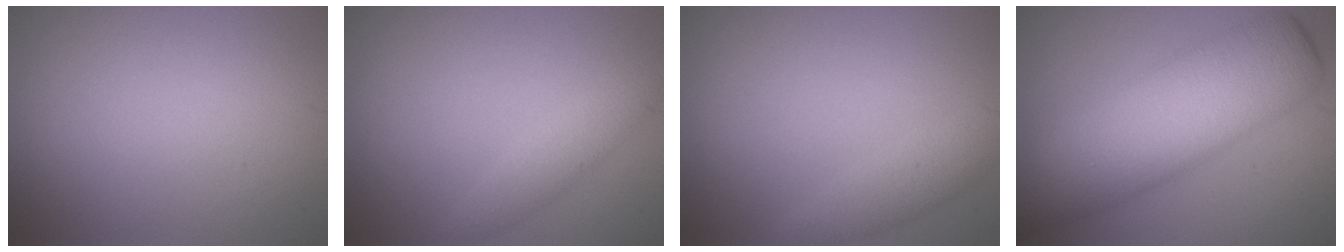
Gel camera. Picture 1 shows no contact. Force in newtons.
{"total": 2.1, "press": 2.0, "slide": 0.2}
{"total": 2.3, "press": 2.3, "slide": 0.1}
{"total": 10.5, "press": 10.5, "slide": 0.2}